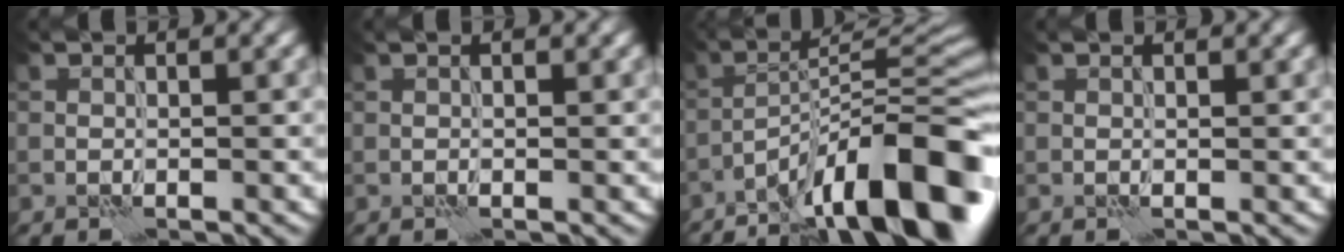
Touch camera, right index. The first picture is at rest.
{"total": 1.2, "force": [0.5, 0.3, 1.0], "torque": [-0.015, -0.005, 0.005]}
{"total": 14.8, "force": [-9.0, 3.5, 11.2], "torque": [-0.173, 0.011, -0.150]}
{"total": 0.8, "force": [0.5, 0.1, 0.5], "torque": [-0.012, 0.000, 0.005]}